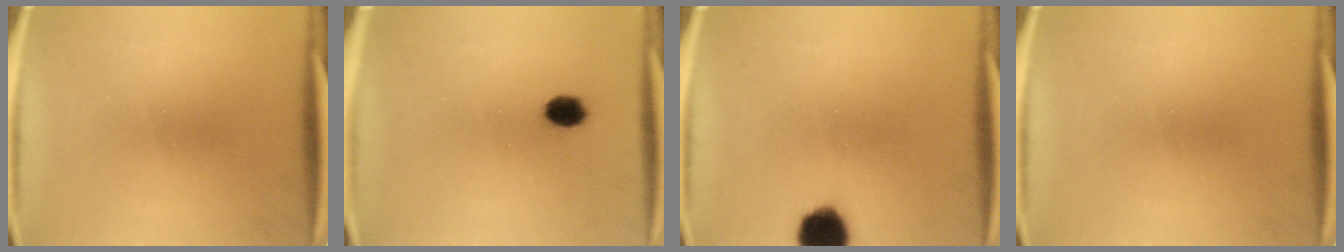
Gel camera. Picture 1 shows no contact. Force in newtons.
{"total": 3.9}
{"total": 9.3}
{"total": 0.0}